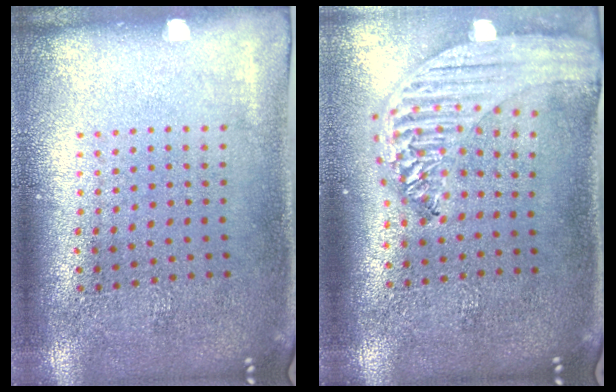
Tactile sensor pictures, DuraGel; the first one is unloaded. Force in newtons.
{"total": 2.4, "press": 2.1, "slide": 1.1}